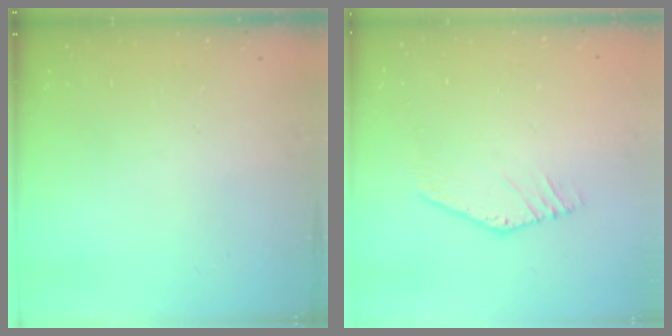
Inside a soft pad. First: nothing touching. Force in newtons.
{"total": 4.0, "press": 4.0, "slide": 0.2}